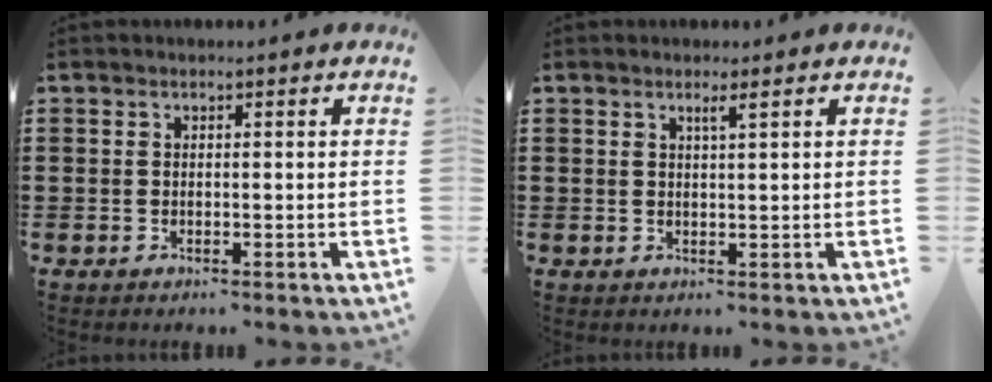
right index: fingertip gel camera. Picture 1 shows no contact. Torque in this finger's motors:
{"motor_torque": [0.04, -0.04, 0.02, 0.00]}